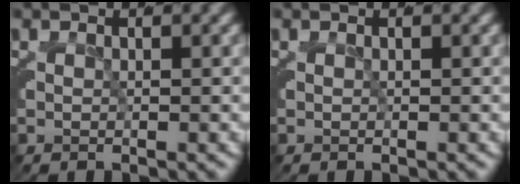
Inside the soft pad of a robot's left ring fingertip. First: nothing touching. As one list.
[{"total": 0.0}]